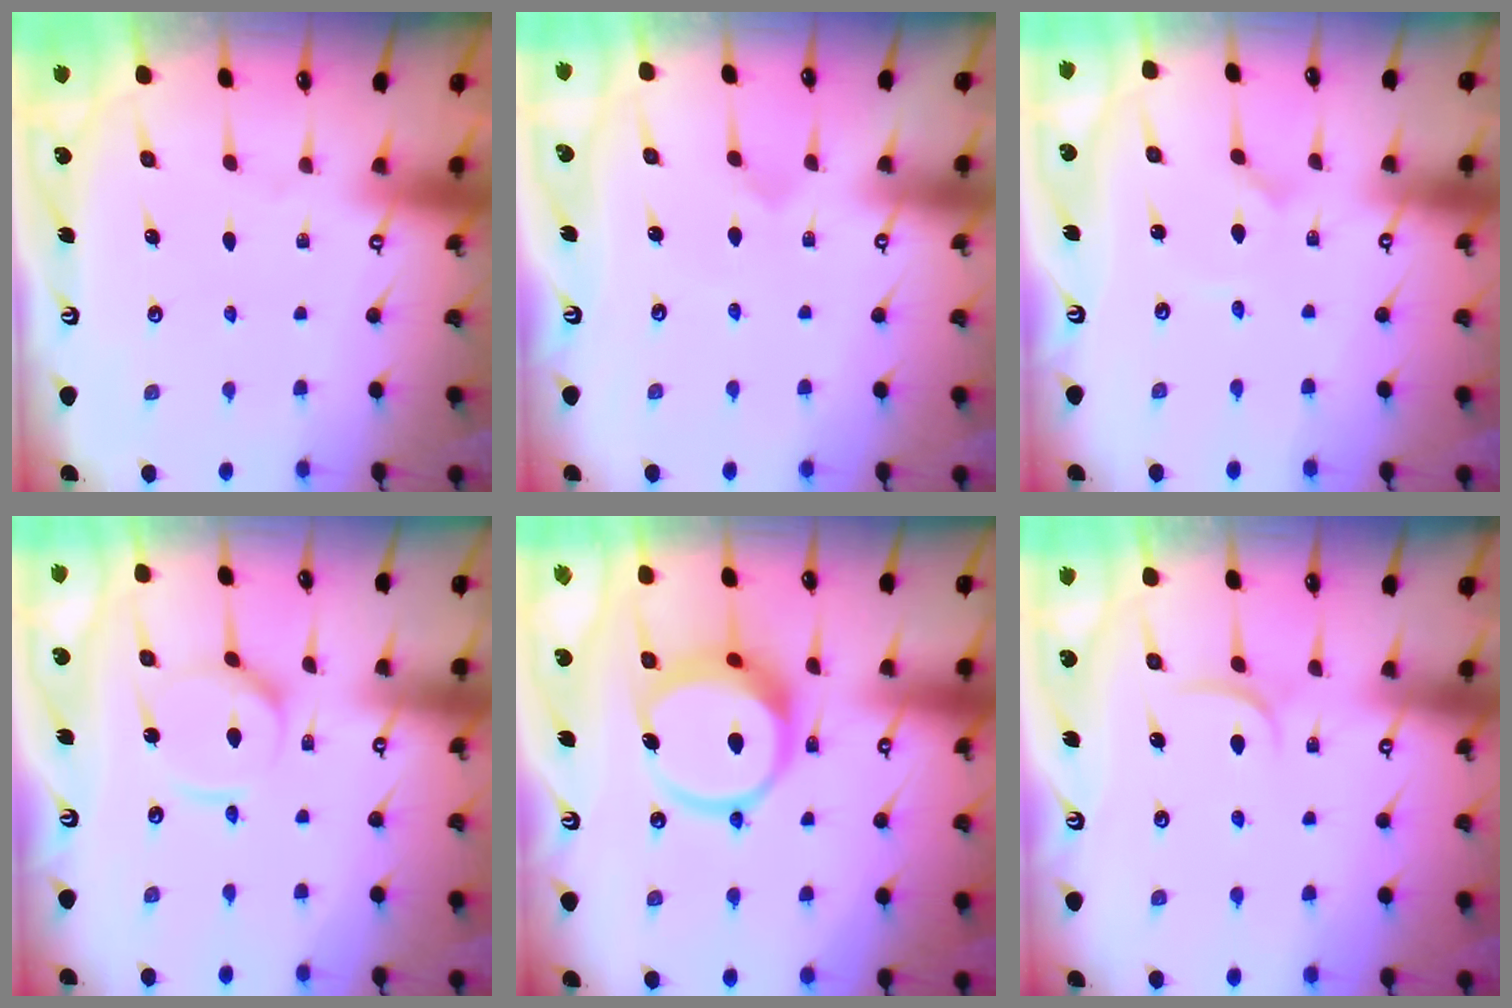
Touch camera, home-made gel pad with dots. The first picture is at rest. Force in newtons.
{"total": 2.8, "press": 2.8, "slide": 0.3}
{"total": 0.0}
{"total": 8.7, "press": 8.6, "slide": 0.9}
{"total": 12.8, "press": 12.7, "slide": 1.7}
{"total": 5.6, "press": 5.6, "slide": 0.4}